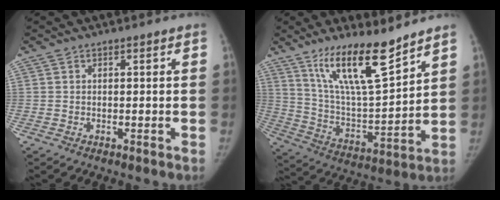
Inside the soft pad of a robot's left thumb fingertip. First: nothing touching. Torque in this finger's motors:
{"motor_torque": [1.06, -0.50, 1.46, -1.32, 0.48]}